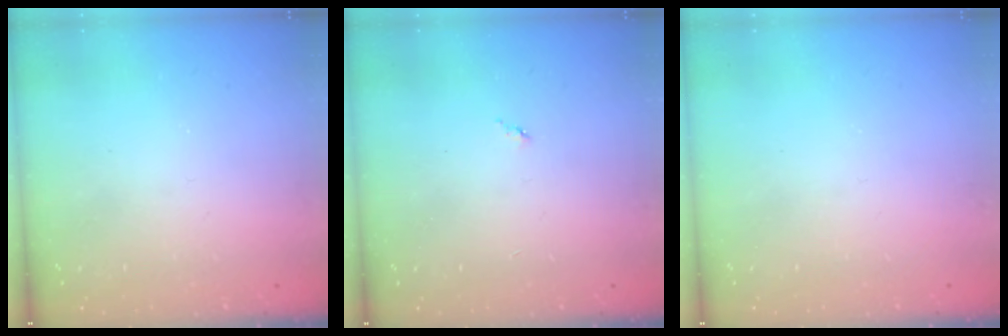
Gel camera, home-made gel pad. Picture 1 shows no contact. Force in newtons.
{"total": 3.0, "press": 3.0, "slide": 0.2}
{"total": 0.0}